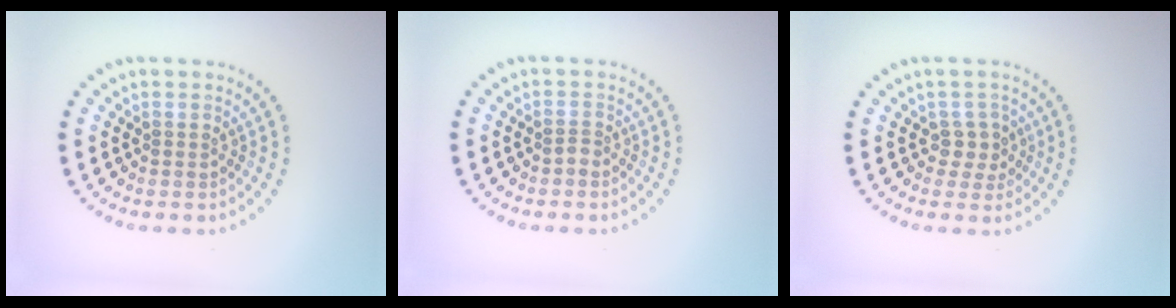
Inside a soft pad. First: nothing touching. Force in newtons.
{"total": 0.8, "press": 0.5, "slide": 0.6}
{"total": 1.8, "press": 1.5, "slide": 0.9}